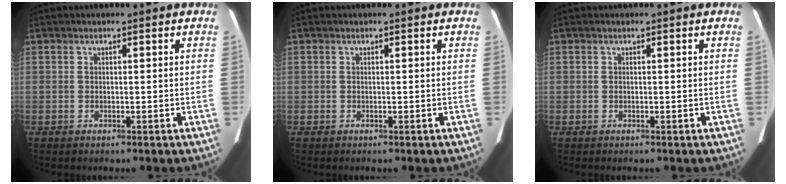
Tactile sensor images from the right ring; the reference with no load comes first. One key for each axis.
{"total": 0.0}
{"total": 0.0}